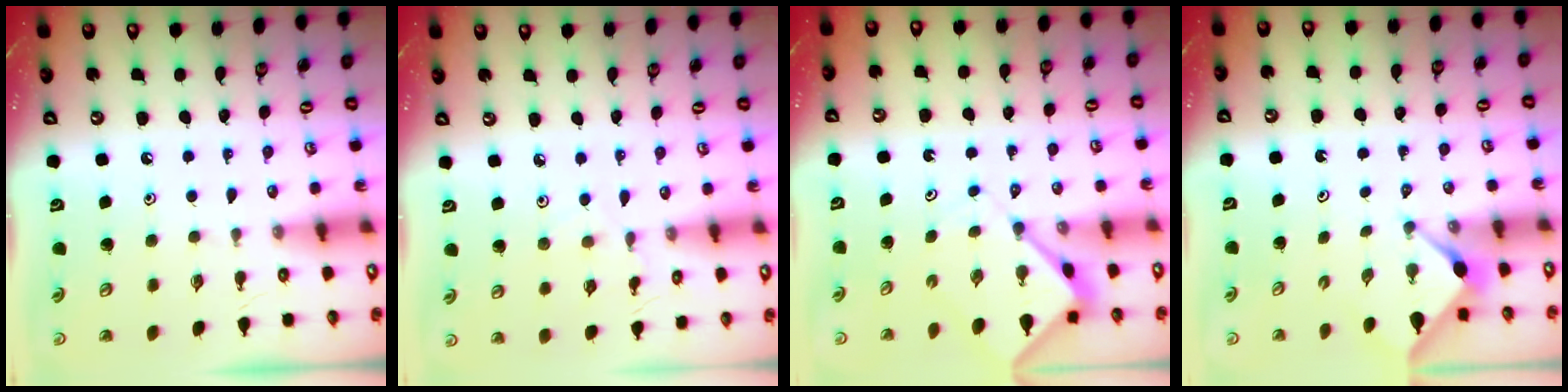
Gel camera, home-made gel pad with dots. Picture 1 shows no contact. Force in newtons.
{"total": 2.2, "press": 2.2, "slide": 0.4}
{"total": 6.4, "press": 6.3, "slide": 0.8}
{"total": 2.9, "press": 2.9, "slide": 0.4}